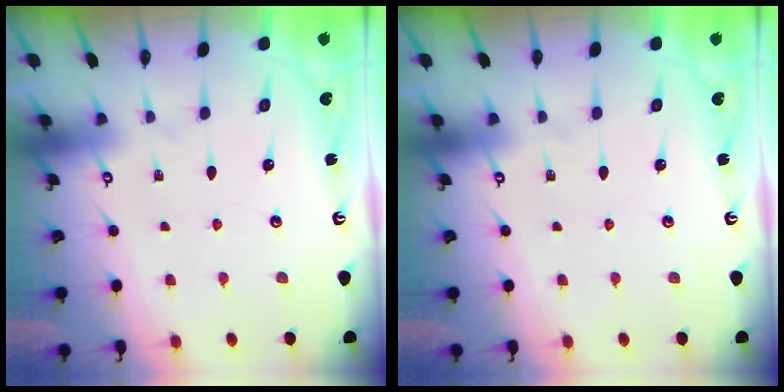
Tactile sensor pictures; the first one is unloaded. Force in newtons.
{"total": 0.0}